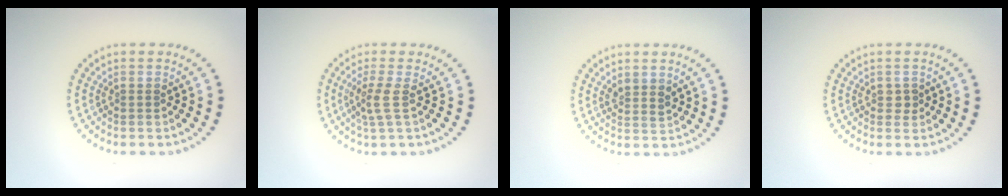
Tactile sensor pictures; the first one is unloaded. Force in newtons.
{"total": 2.0, "press": 1.5, "slide": 1.3}
{"total": 1.5, "press": 1.3, "slide": 0.8}
{"total": 0.8, "press": 0.8, "slide": 0.2}